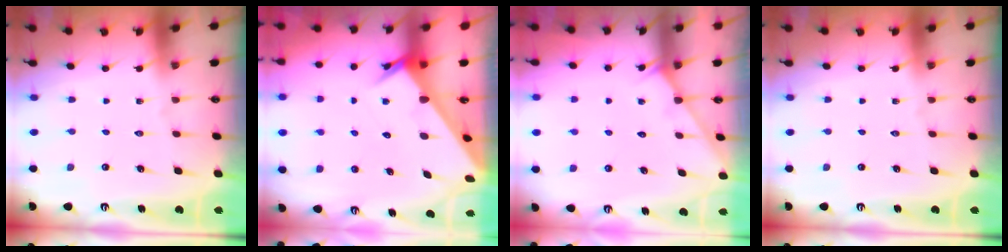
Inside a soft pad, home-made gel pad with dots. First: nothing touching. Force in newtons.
{"total": 3.8, "press": 3.8, "slide": 0.1}
{"total": 2.7, "press": 2.7, "slide": 0.2}
{"total": 0.0}